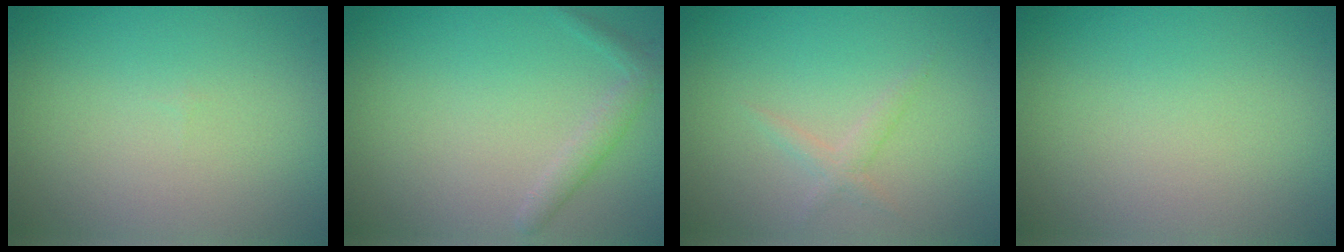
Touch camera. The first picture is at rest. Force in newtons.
{"total": 1.5, "press": 1.5, "slide": 0.1}
{"total": 1.2, "press": 1.2, "slide": 0.1}
{"total": 0.0}